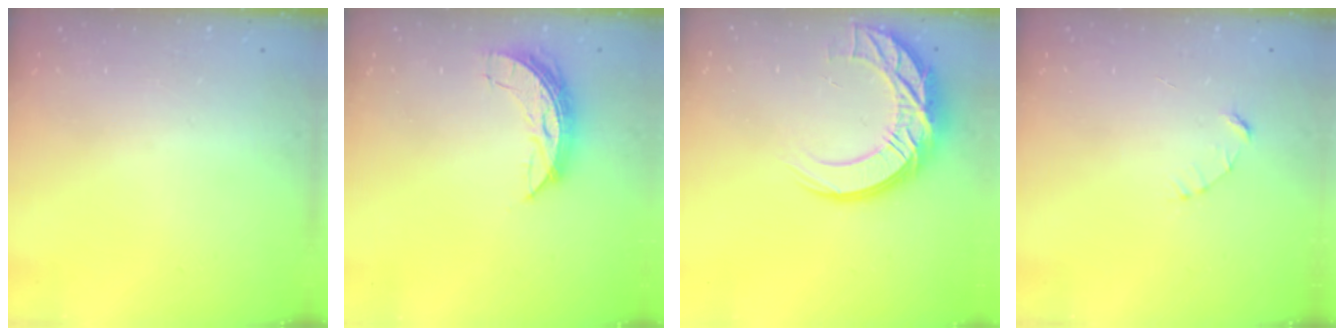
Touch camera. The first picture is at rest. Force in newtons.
{"total": 7.6, "press": 7.5, "slide": 1.1}
{"total": 14.6, "press": 14.6, "slide": 1.0}
{"total": 2.4, "press": 2.4, "slide": 0.2}